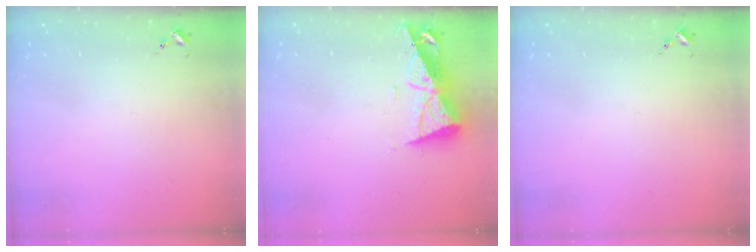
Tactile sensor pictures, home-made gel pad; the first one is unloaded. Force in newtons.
{"total": 9.5, "press": 9.4, "slide": 1.4}
{"total": 0.0}